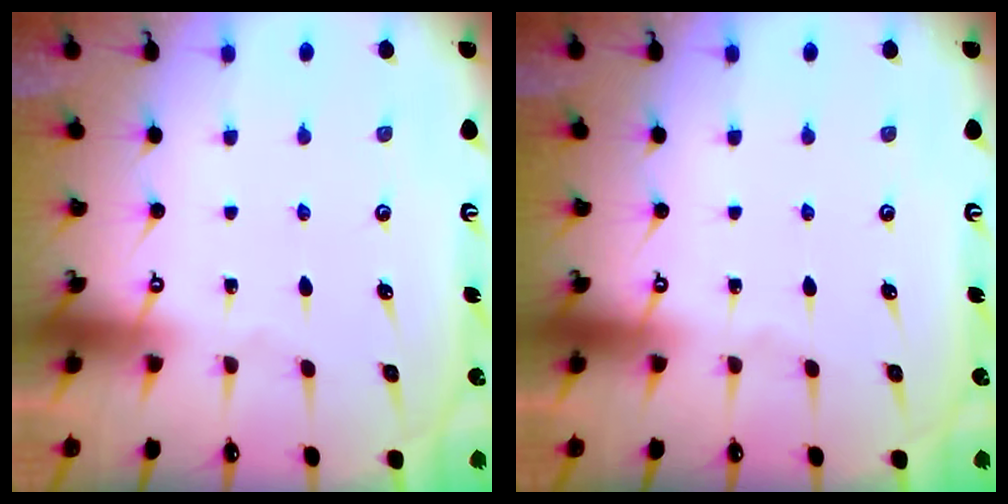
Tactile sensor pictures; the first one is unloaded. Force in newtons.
{"total": 0.0}